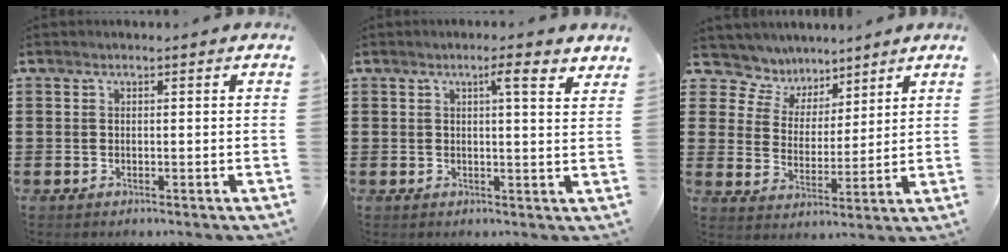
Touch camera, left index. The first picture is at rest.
{"total": 3.8, "force": [2.4, 0.3, 3.0], "torque": [-0.048, -0.005, 0.036]}
{"total": 5.8, "force": [4.9, 3.1, -0.6], "torque": [-0.032, -0.033, 0.088]}